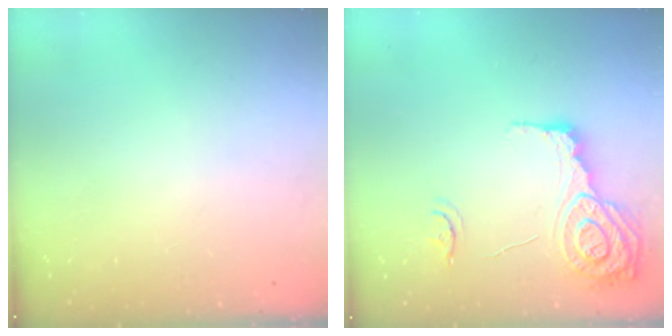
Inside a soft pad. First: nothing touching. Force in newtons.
{"total": 16.9, "press": 16.8, "slide": 1.4}